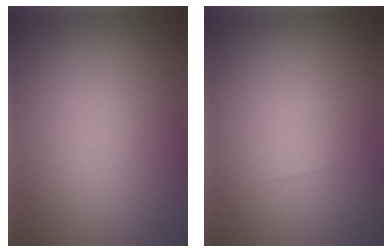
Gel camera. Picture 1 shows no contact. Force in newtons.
{"total": 0.0}